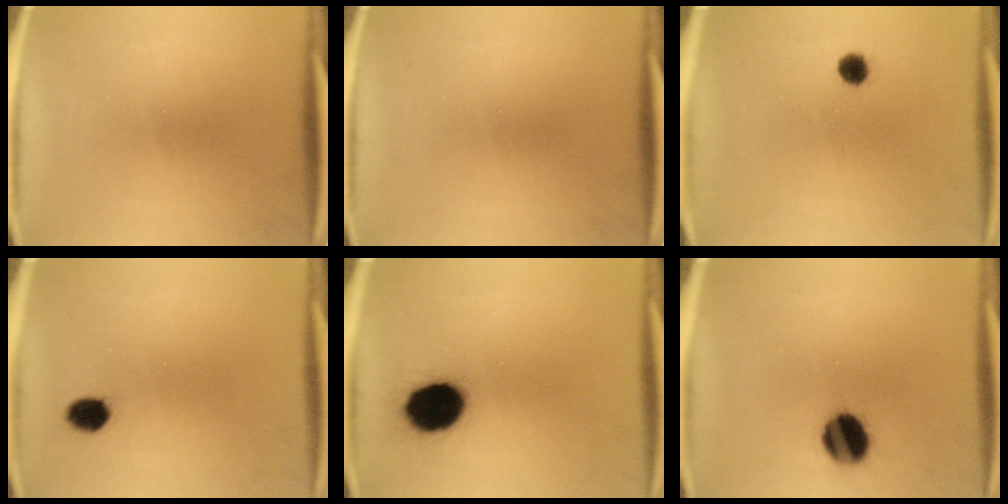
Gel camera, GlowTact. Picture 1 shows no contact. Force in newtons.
{"total": 0.0}
{"total": 2.4}
{"total": 3.7}
{"total": 13.9}
{"total": 10.7}